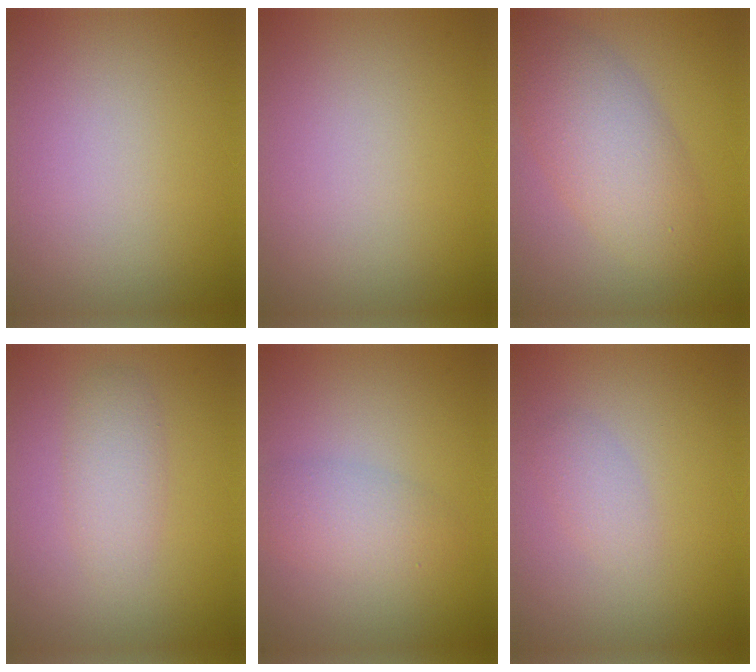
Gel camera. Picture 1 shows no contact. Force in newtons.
{"total": 0.0}
{"total": 5.9, "press": 5.9, "slide": 0.3}
{"total": 2.4, "press": 2.4, "slide": 0.1}
{"total": 1.9, "press": 1.9, "slide": 0.1}
{"total": 1.4, "press": 1.4, "slide": 0.1}